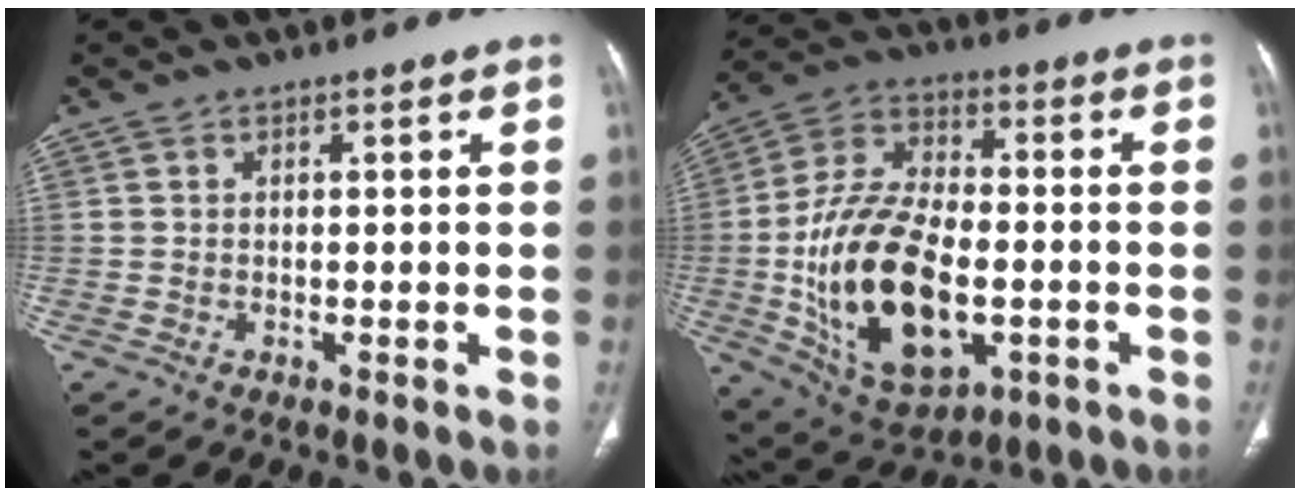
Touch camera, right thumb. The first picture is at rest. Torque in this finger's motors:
{"motor_torque": [0.29, 1.40, 2.26, -0.51, 0.43]}